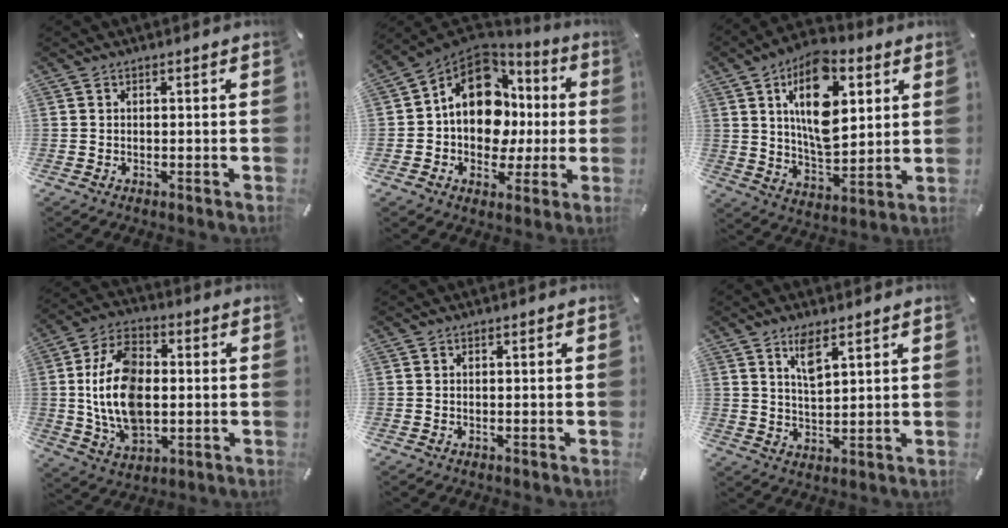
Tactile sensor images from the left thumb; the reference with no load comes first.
{"total": 15.7, "force": [0.9, 12.6, 9.3], "torque": [-0.165, -0.002, 0.020]}
{"total": 17.4, "force": [6.5, 9.8, 12.9], "torque": [-0.228, -0.014, 0.108]}
{"total": 16.7, "force": [0.2, 10.8, 12.7], "torque": [-0.274, 0.004, 0.005]}
{"total": 0.0}
{"total": 5.9, "force": [3.8, 2.0, 4.0], "torque": [-0.072, -0.015, 0.065]}